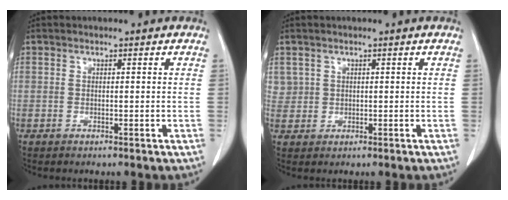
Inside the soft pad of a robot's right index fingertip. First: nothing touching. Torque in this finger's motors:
{"motor_torque": [0.01, -0.01, 0.02, 0.00]}